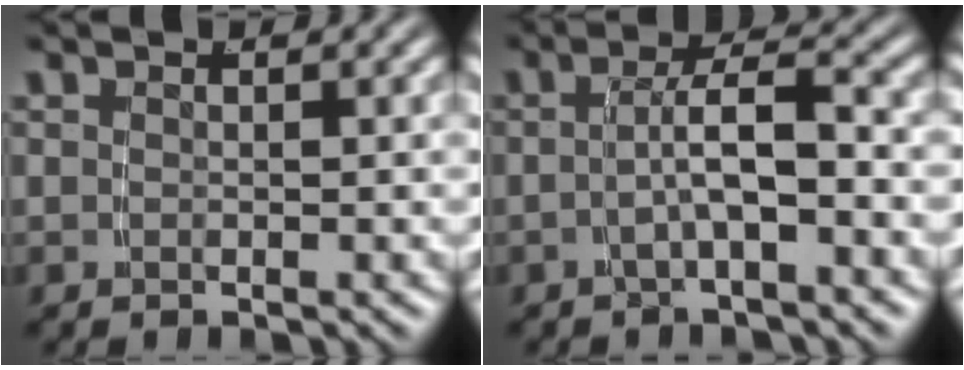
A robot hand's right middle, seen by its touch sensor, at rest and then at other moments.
{"total": 3.4, "force": [-1.6, 0.2, 3.0], "torque": [-0.044, 0.010, -0.027]}